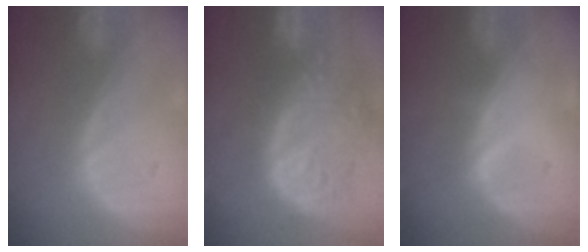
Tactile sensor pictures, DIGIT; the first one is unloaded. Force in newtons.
{"total": 14.2, "press": 11.7, "slide": 8.1}
{"total": 0.5, "press": 0.1, "slide": 0.5}